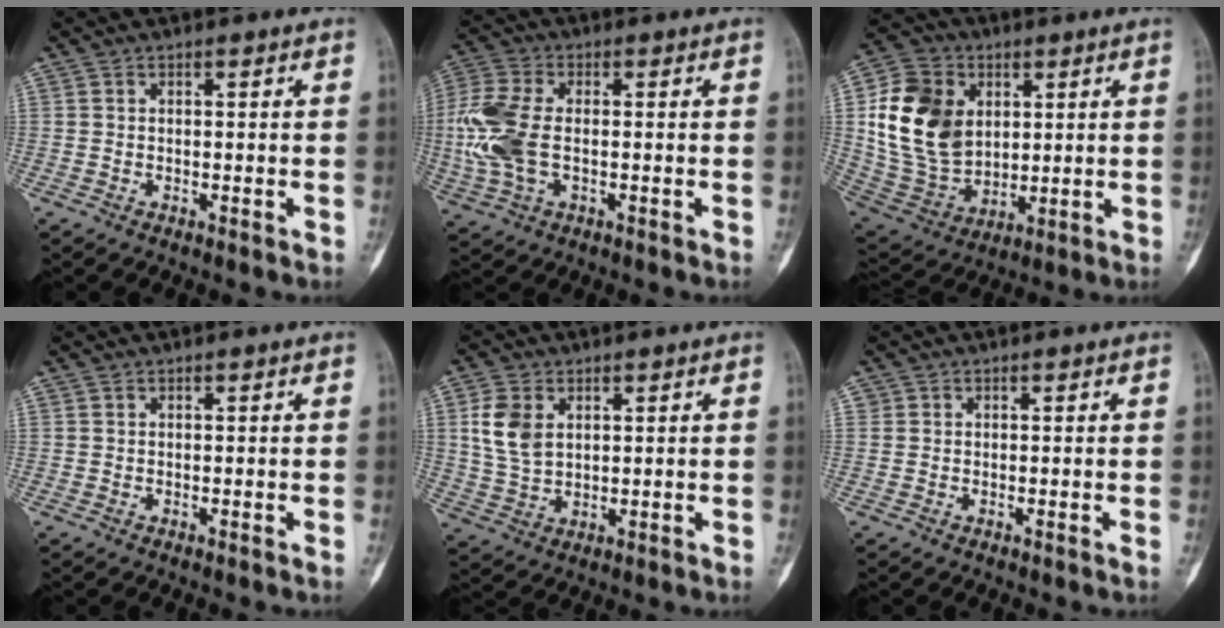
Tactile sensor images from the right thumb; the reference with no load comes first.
{"total": 12.0, "force": [-0.7, 7.0, 9.8], "torque": [-0.238, 0.008, -0.012]}
{"total": 18.5, "force": [3.8, 13.9, 11.6], "torque": [-0.201, -0.009, 0.083]}
{"total": 0.0}
{"total": 7.7, "force": [2.4, 5.2, 5.2], "torque": [-0.097, -0.006, 0.055]}
{"total": 0.5, "force": [0.2, 0.5, 0.1], "torque": [0.001, 0.001, 0.003]}